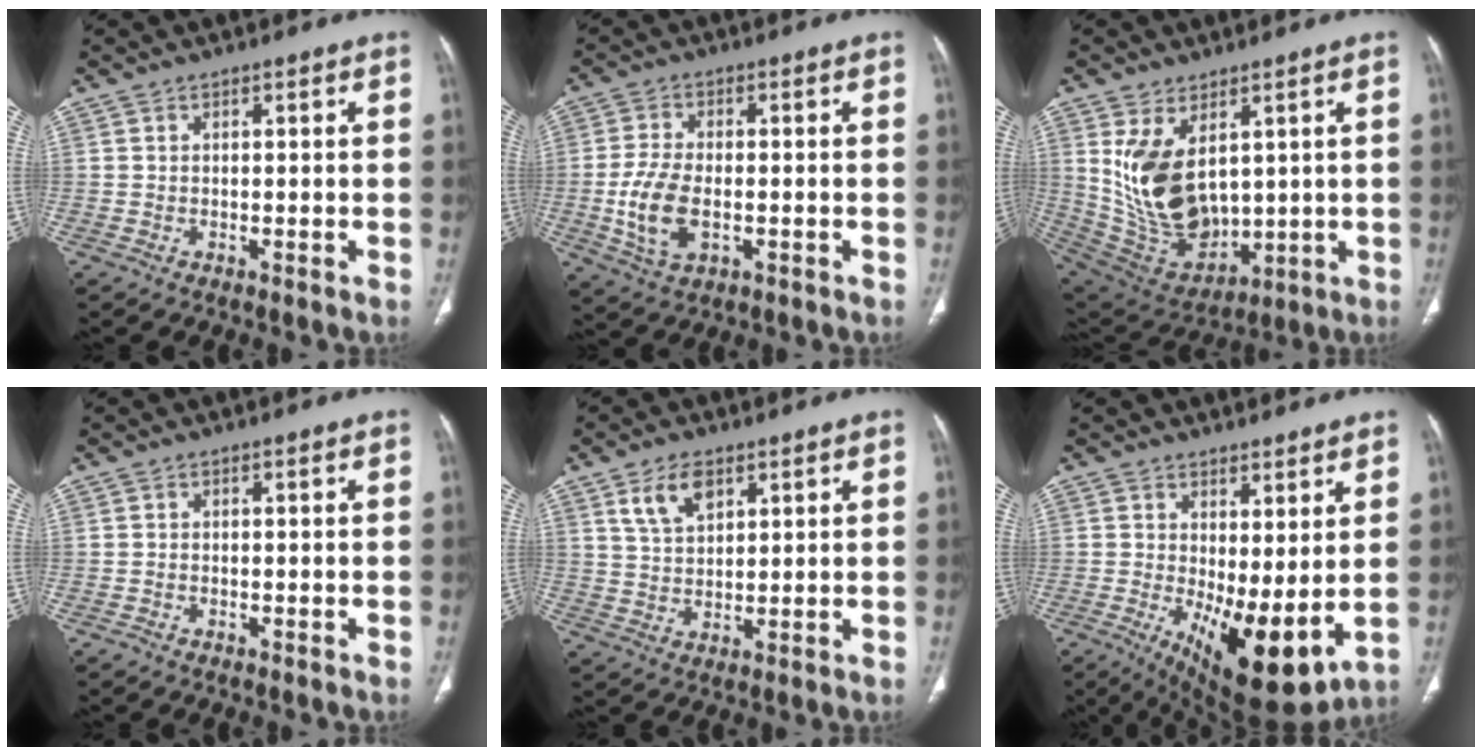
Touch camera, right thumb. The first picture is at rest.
{"total": 9.1, "force": [-1.8, 5.0, 7.4], "torque": [-0.152, 0.001, -0.030]}
{"total": 16.1, "force": [3.6, 9.9, 12.2], "torque": [-0.203, -0.022, 0.102]}
{"total": 0.5, "force": [-0.4, 0.3, 0.1], "torque": [-0.003, 0.001, -0.011]}
{"total": 6.5, "force": [3.5, 3.6, 4.2], "torque": [-0.066, -0.015, 0.071]}
{"total": 12.7, "force": [-0.5, 4.9, 11.7], "torque": [-0.176, -0.028, 0.011]}